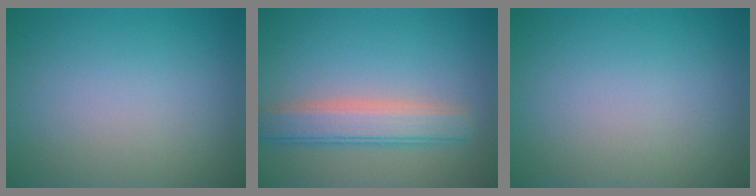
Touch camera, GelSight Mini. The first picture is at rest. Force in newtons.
{"total": 4.2, "press": 4.2, "slide": 0.4}
{"total": 0.0}